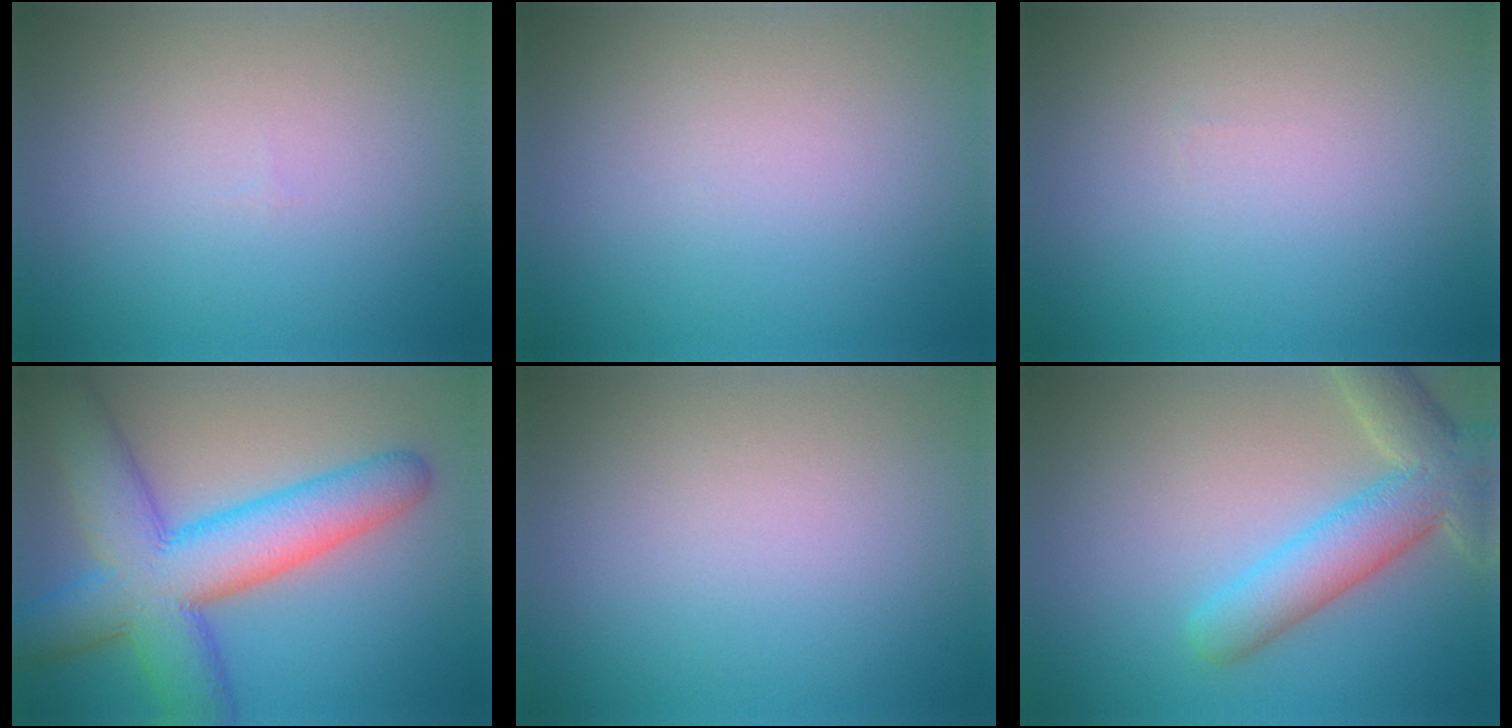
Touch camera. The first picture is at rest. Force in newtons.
{"total": 0.0}
{"total": 0.0}
{"total": 11.0, "press": 11.0, "slide": 0.4}
{"total": 0.0}
{"total": 6.5, "press": 6.4, "slide": 0.5}